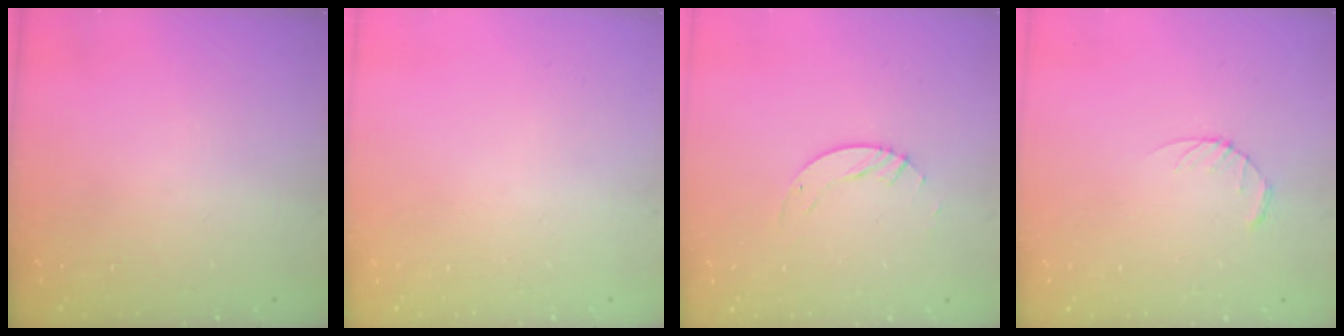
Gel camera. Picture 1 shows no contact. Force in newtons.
{"total": 0.0}
{"total": 4.5, "press": 4.5, "slide": 0.4}
{"total": 3.2, "press": 3.2, "slide": 0.5}